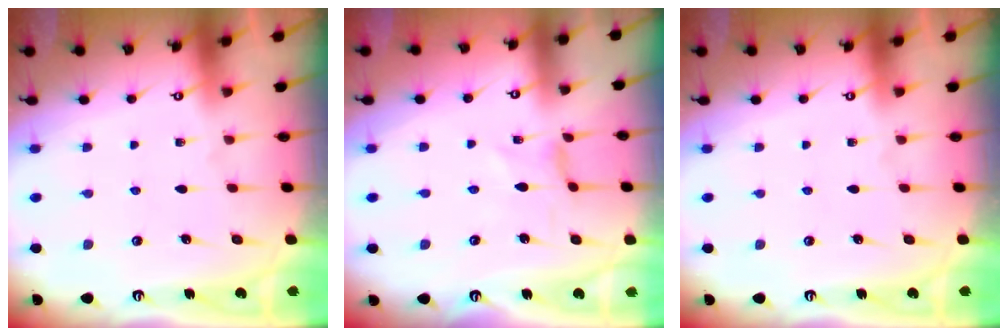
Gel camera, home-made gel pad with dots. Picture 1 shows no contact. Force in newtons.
{"total": 0.0}
{"total": 0.0}